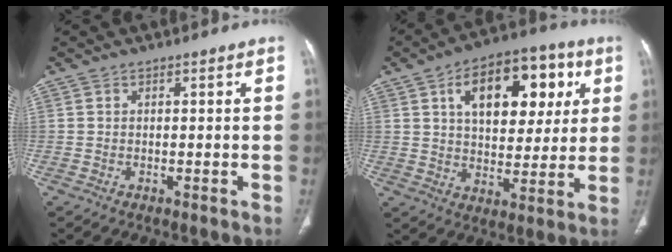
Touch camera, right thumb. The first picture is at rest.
{"total": 19.1, "force": [6.6, 10.9, 14.3], "torque": [-0.162, 0.000, 0.099]}